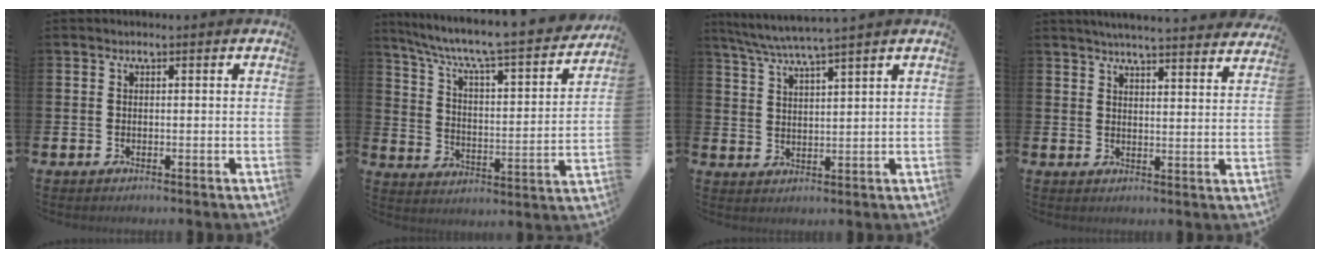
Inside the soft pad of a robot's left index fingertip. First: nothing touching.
{"total": 6.9, "force": [6.2, 0.8, 3.1], "torque": [-0.092, -0.054, 0.097]}
{"total": 5.0, "force": [4.7, -0.5, 1.8], "torque": [-0.053, -0.020, 0.083]}
{"total": 4.9, "force": [4.8, -0.3, 0.7], "torque": [-0.017, -0.032, 0.084]}